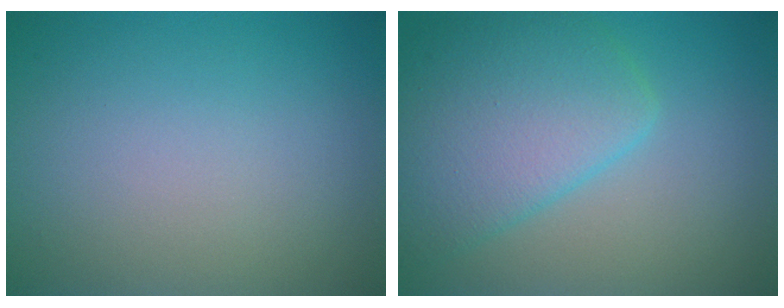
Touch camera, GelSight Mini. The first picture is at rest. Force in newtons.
{"total": 6.6, "press": 6.6, "slide": 0.2}